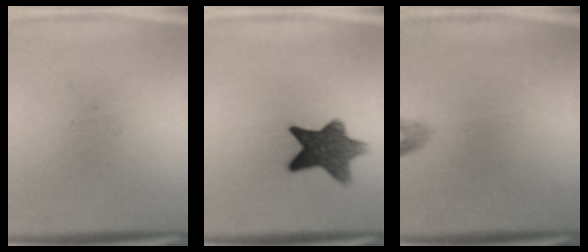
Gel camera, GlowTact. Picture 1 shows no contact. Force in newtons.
{"total": 9.8}
{"total": 1.0}